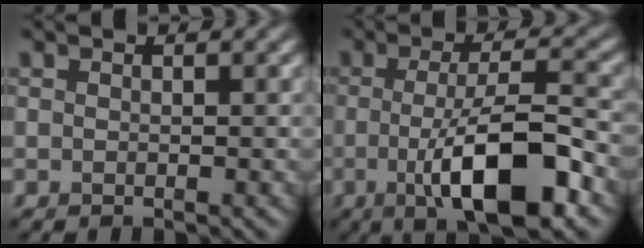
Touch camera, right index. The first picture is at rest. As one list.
[{"total": 9.5, "force": [-2.6, 2.4, 8.8], "torque": [-0.135, 0.001, -0.048]}]